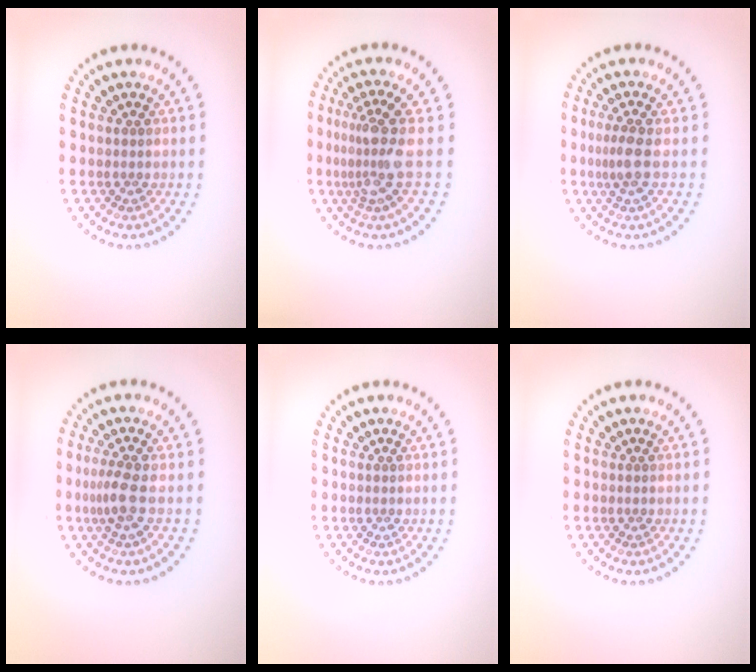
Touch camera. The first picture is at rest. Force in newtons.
{"total": 3.6, "press": 2.4, "slide": 2.7}
{"total": 2.2, "press": 1.8, "slide": 1.4}
{"total": 2.2, "press": 1.8, "slide": 1.4}
{"total": 0.0}
{"total": 0.0}